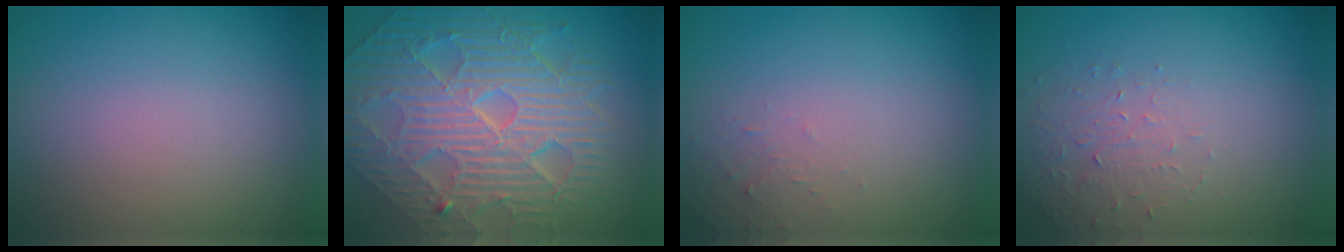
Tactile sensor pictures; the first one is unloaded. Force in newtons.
{"total": 11.7, "press": 7.8, "slide": 8.8}
{"total": 0.9, "press": 0.9, "slide": 0.1}
{"total": 1.6, "press": 0.9, "slide": 1.3}